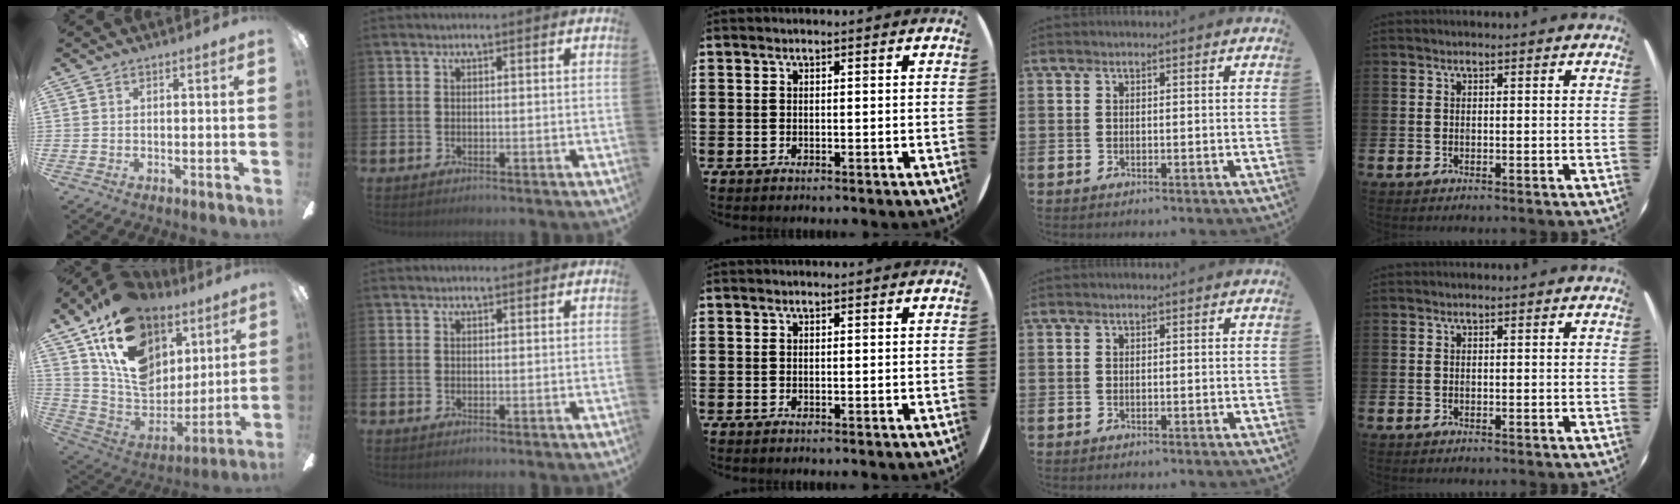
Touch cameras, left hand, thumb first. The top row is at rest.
{"thumb": {"total": 21.7, "force": [11.9, 14.1, 11.4], "torque": [-0.206, -0.061, 0.219]}, "index": {"total": 0.6, "force": [0.5, 0.1, 0.2], "torque": [0.007, -0.003, 0.007]}}